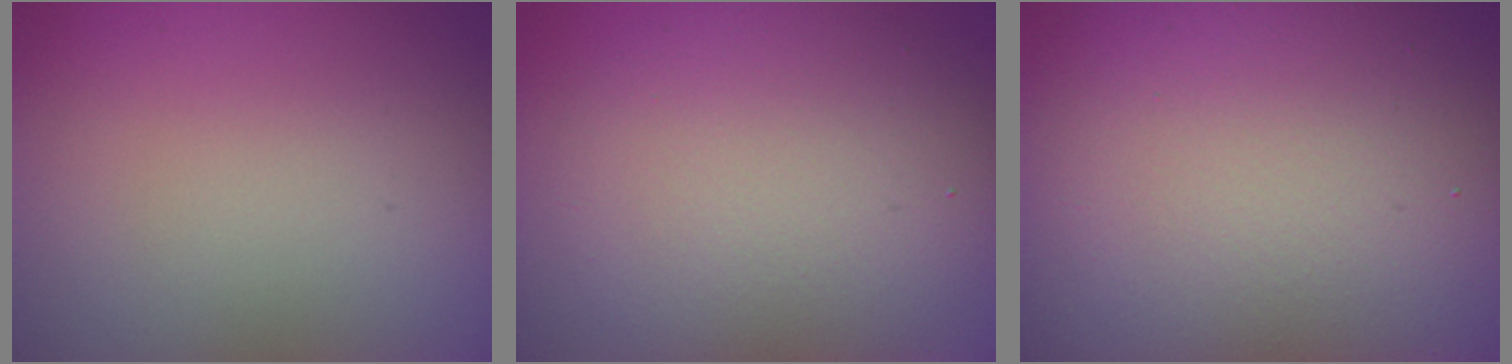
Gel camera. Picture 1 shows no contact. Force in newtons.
{"total": 8.7, "press": 8.7, "slide": 0.6}
{"total": 16.9, "press": 16.8, "slide": 1.1}